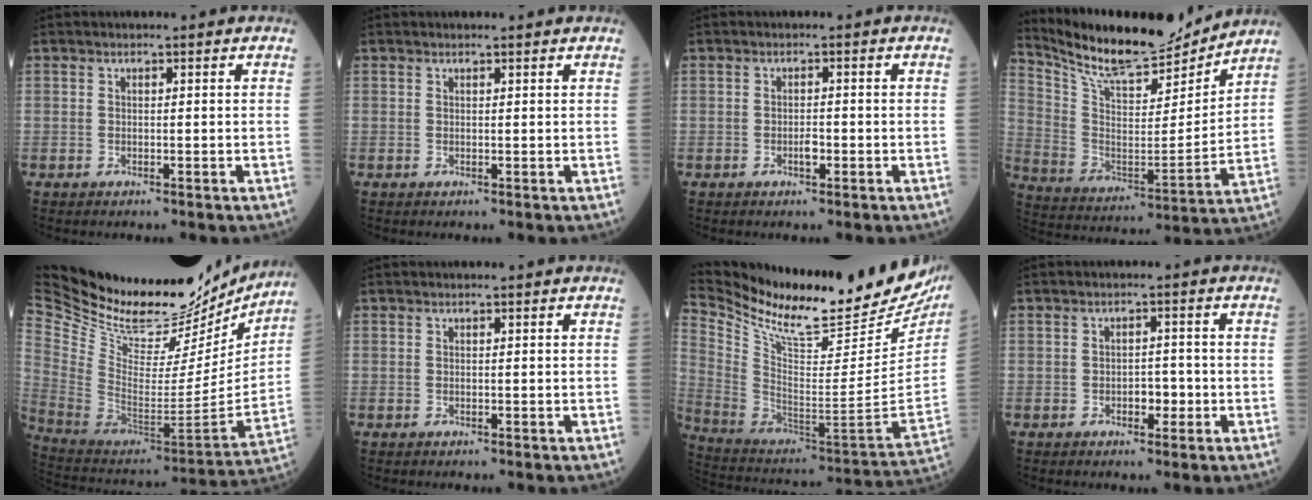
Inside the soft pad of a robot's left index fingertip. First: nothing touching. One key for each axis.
{"total": 1.4, "fx": 1.4, "fy": 0.0, "fz": 0.2, "tx": -0.006, "ty": 0.001, "tz": 0.015}
{"total": 1.3, "fx": -0.7, "fy": 0.4, "fz": 0.9, "tx": -0.016, "ty": -0.002, "tz": -0.013}
{"total": 17.8, "fx": 16.4, "fy": 3.1, "fz": 6.3, "tx": -0.129, "ty": -0.020, "tz": 0.275}
{"total": 35.5, "fx": 29.4, "fy": 11.0, "fz": 16.7, "tx": -0.320, "ty": -0.035, "tz": 0.449}
{"total": 0.0}
{"total": 30.5, "fx": 26.2, "fy": 3.4, "fz": 15.2, "tx": -0.268, "ty": -0.090, "tz": 0.390}
{"total": 2.4, "fx": -1.0, "fy": 1.2, "fz": 1.7, "tx": -0.017, "ty": 0.002, "tz": -0.016}